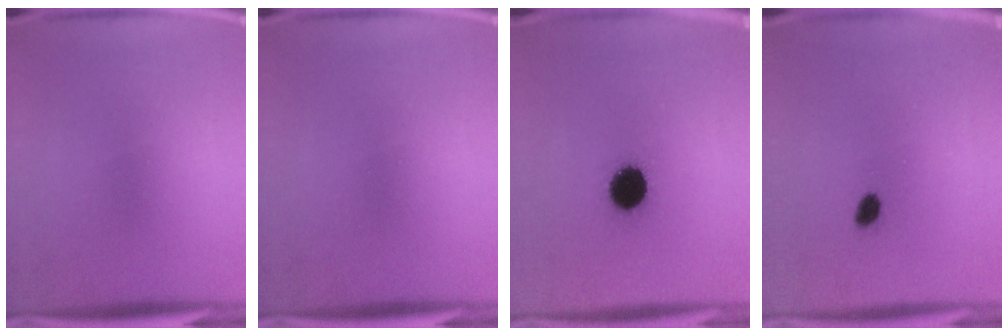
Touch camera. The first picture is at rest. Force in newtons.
{"total": 0.0}
{"total": 10.5}
{"total": 2.0}